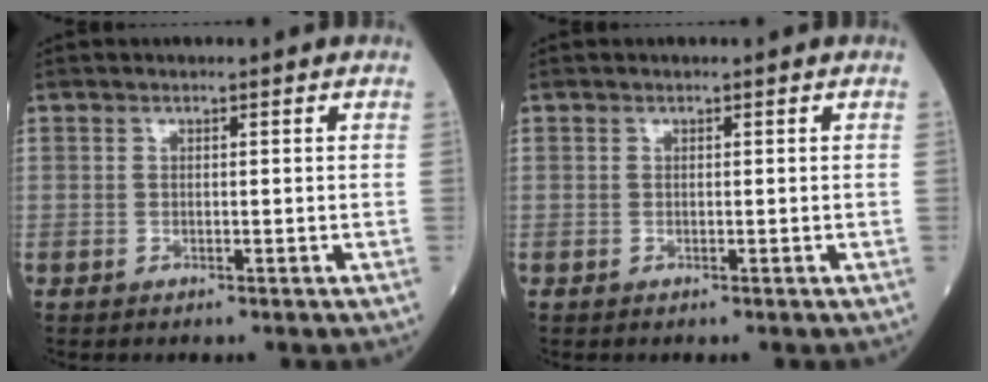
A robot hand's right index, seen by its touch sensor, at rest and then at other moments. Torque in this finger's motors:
{"motor_torque": [-0.09, 0.09, 0.00, 0.00]}